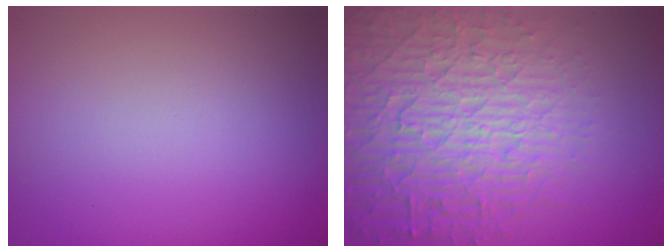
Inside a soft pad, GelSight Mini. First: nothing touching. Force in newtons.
{"total": 7.4, "press": 7.2, "slide": 1.7}